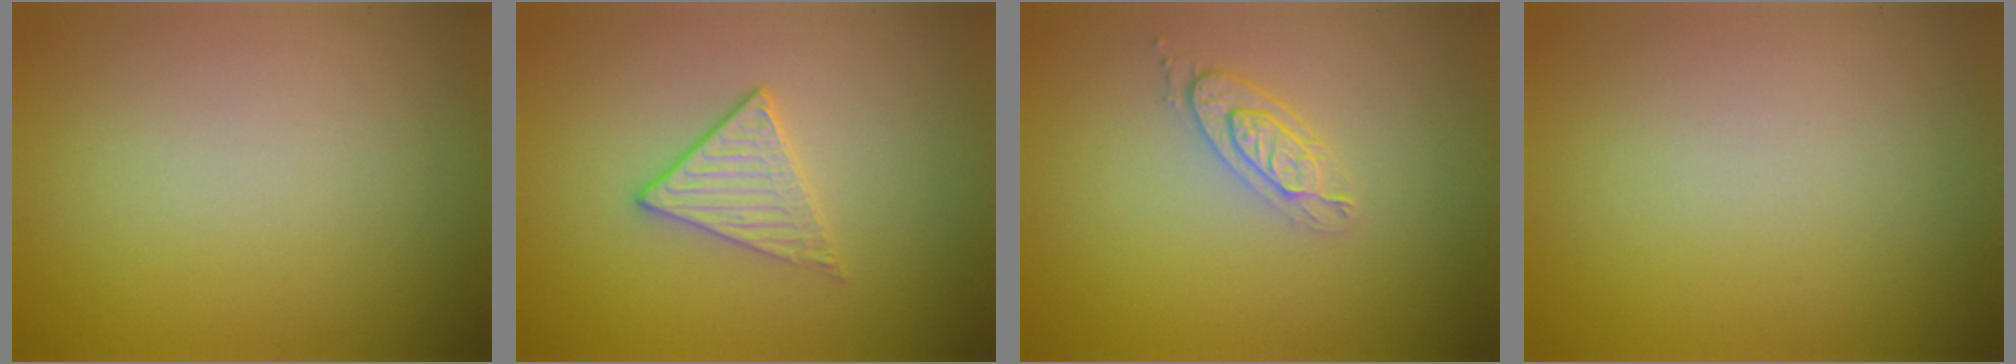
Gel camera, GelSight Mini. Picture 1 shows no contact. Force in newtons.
{"total": 2.0, "press": 1.7, "slide": 1.0}
{"total": 2.1, "press": 1.9, "slide": 0.8}
{"total": 0.0}